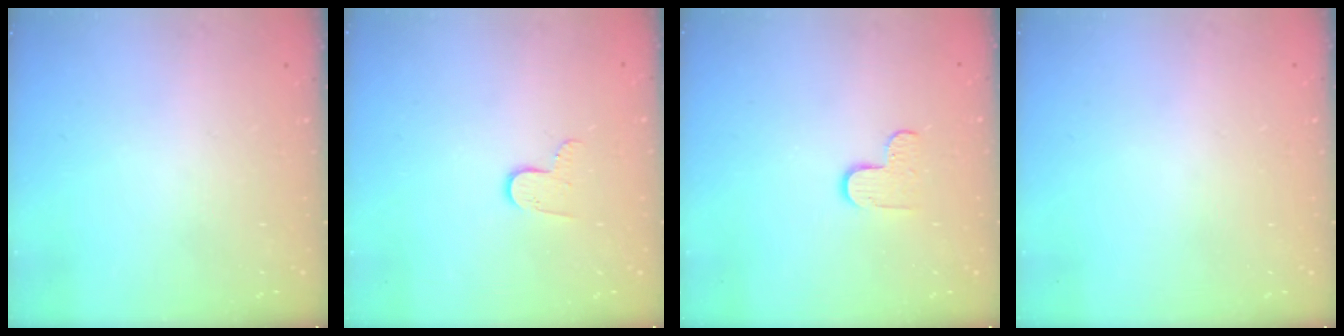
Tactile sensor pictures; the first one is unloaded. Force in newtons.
{"total": 5.2, "press": 5.2, "slide": 0.4}
{"total": 5.1, "press": 5.1, "slide": 0.5}
{"total": 0.8, "press": 0.8, "slide": 0.1}